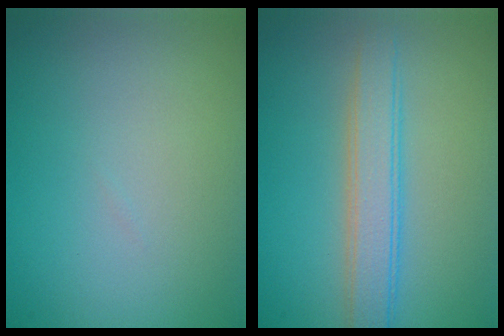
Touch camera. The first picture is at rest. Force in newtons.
{"total": 3.9, "press": 3.9, "slide": 0.2}